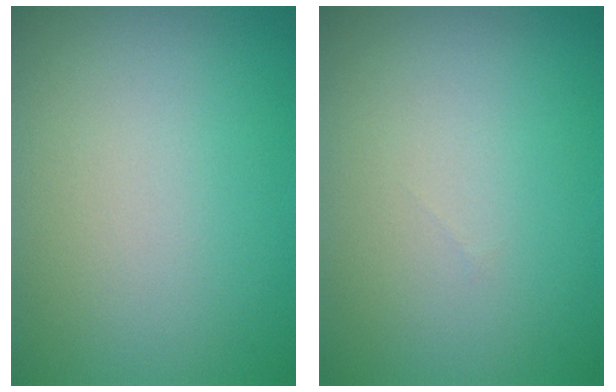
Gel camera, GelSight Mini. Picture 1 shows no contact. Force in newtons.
{"total": 0.0}